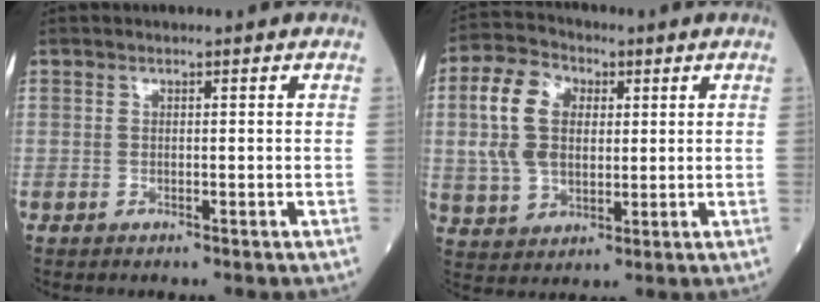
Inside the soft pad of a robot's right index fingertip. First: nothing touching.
{"total": 10.1, "force": [2.4, 6.8, 7.1], "torque": [-0.167, 0.027, 0.050]}